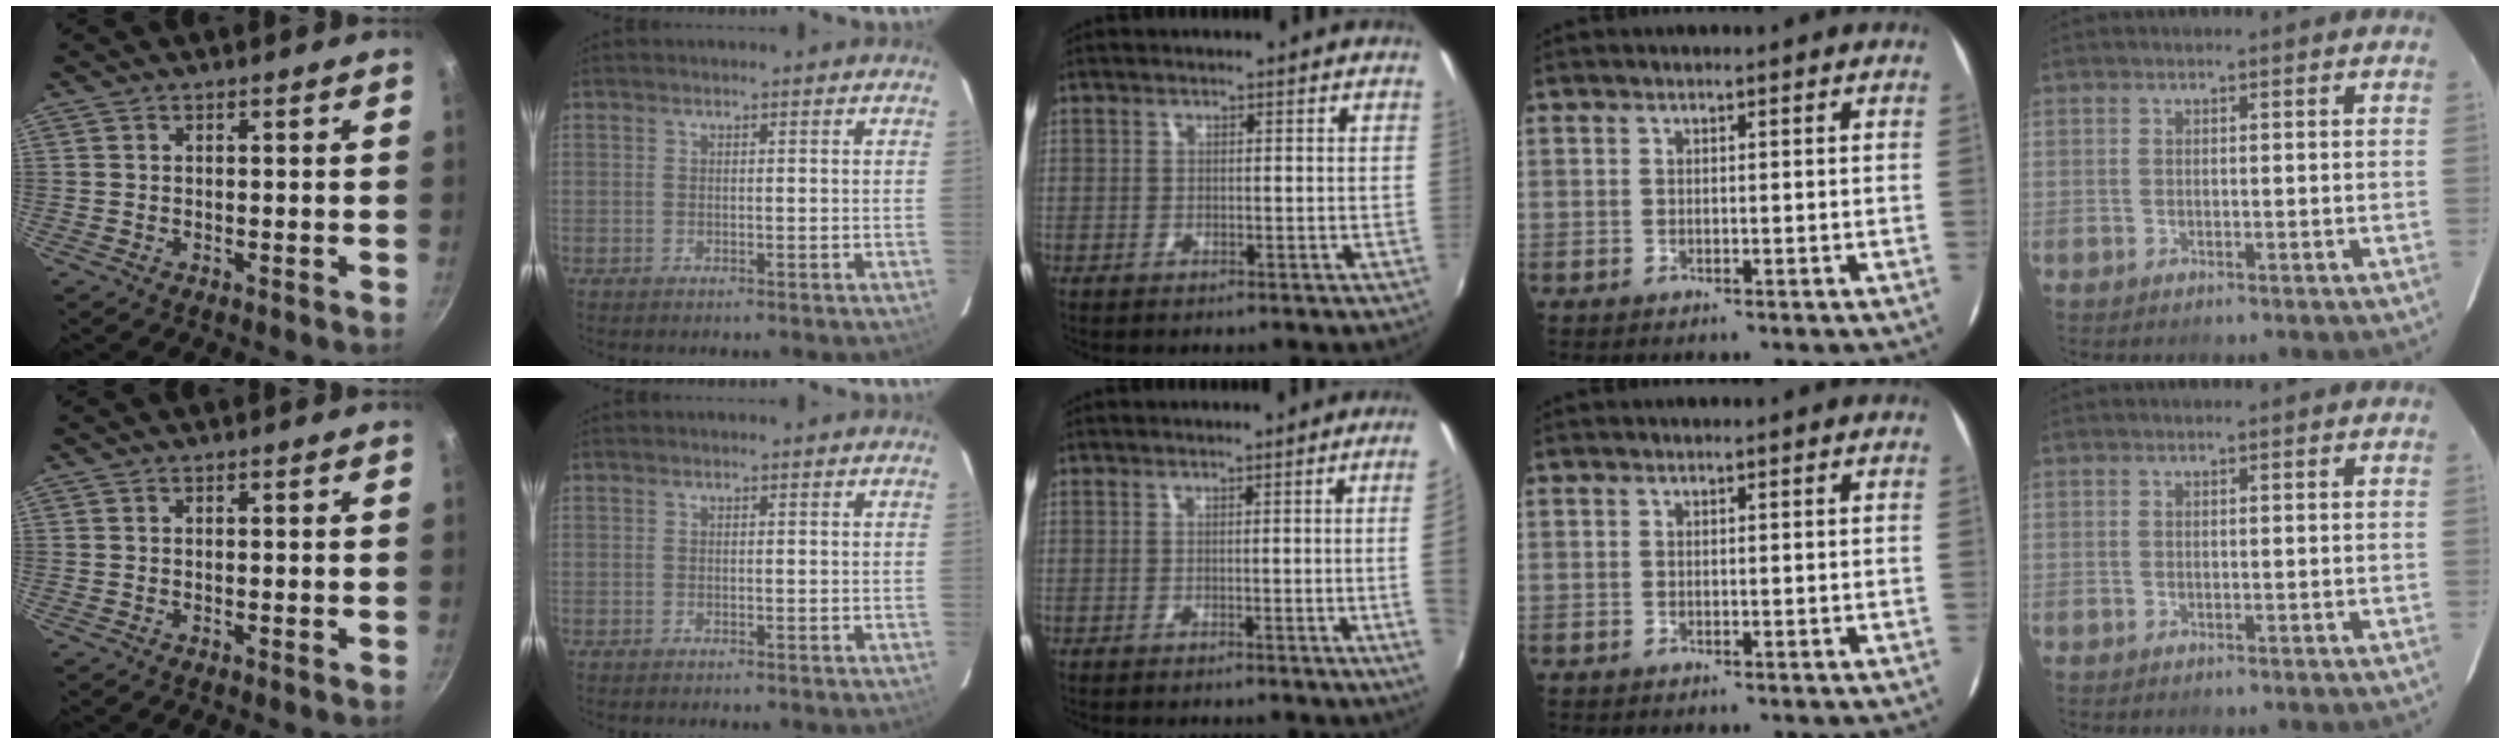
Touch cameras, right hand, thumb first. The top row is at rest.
{"middle": {"total": 6.9, "force": [0.0, -2.1, 6.5], "torque": [-0.088, -0.010, 0.001]}}